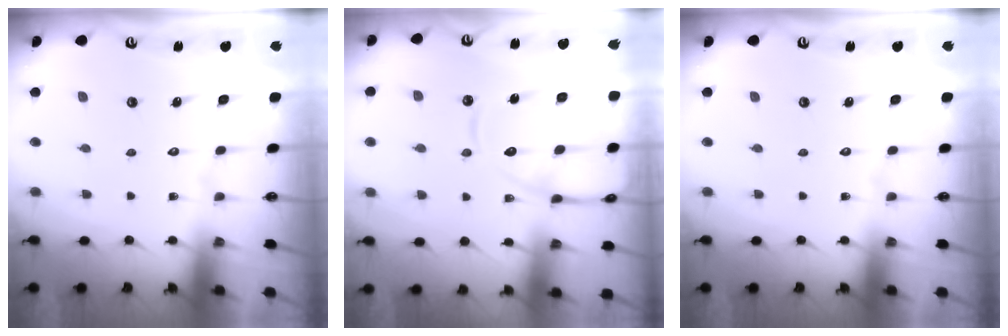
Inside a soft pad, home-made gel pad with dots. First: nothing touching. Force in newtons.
{"total": 14.5, "press": 14.4, "slide": 1.5}
{"total": 0.0}